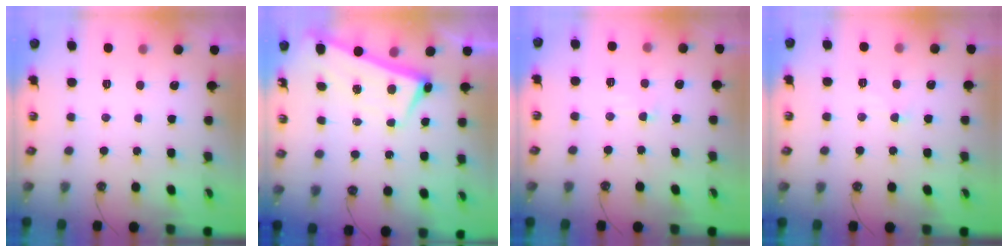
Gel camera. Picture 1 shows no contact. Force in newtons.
{"total": 2.6, "press": 2.5, "slide": 0.7}
{"total": 1.0, "press": 0.4, "slide": 0.9}
{"total": 1.1, "press": 0.9, "slide": 0.6}